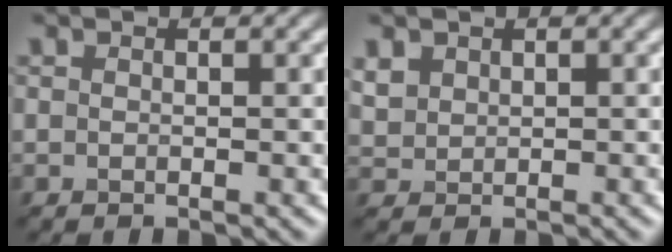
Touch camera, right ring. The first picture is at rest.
{"total": 0.9, "force": [0.6, 0.5, -0.4], "torque": [-0.007, 0.011, 0.034]}